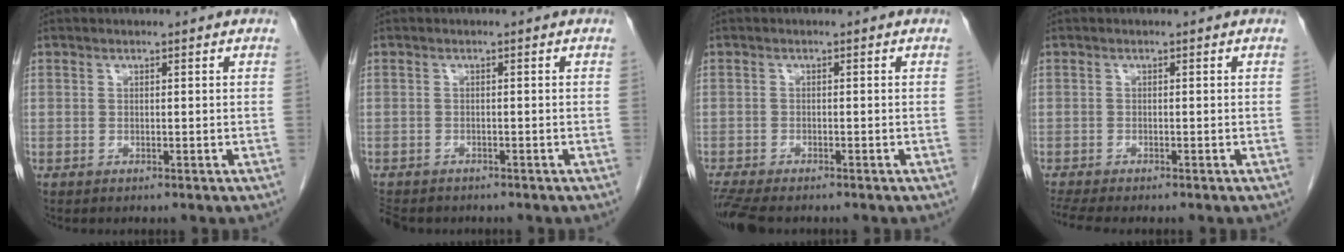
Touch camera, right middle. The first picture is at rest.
{"total": 5.6, "force": [-4.6, 2.5, 1.9], "torque": [-0.035, -0.005, -0.067]}
{"total": 6.5, "force": [-5.4, 1.6, 3.2], "torque": [-0.058, -0.012, -0.090]}
{"total": 4.0, "force": [-3.5, 0.2, 1.9], "torque": [-0.039, -0.013, -0.058]}